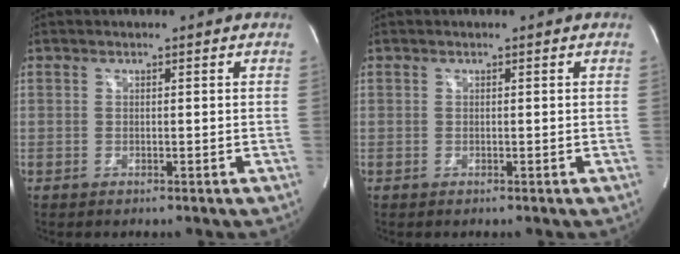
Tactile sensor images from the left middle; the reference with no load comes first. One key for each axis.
{"total": 0.0}